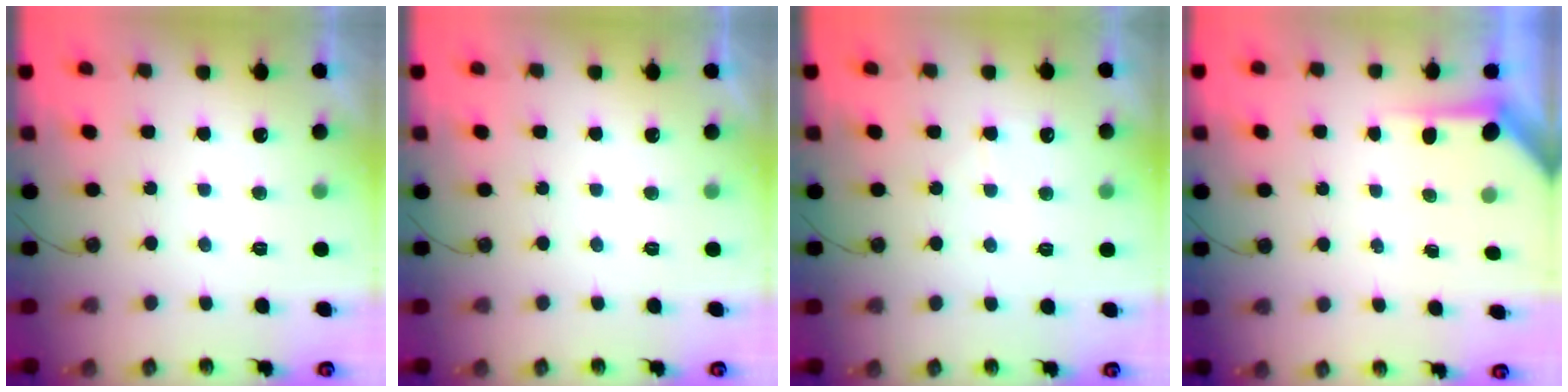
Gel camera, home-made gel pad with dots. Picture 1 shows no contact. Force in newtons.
{"total": 0.0}
{"total": 5.6, "press": 5.6, "slide": 0.6}
{"total": 3.6, "press": 3.6, "slide": 0.4}